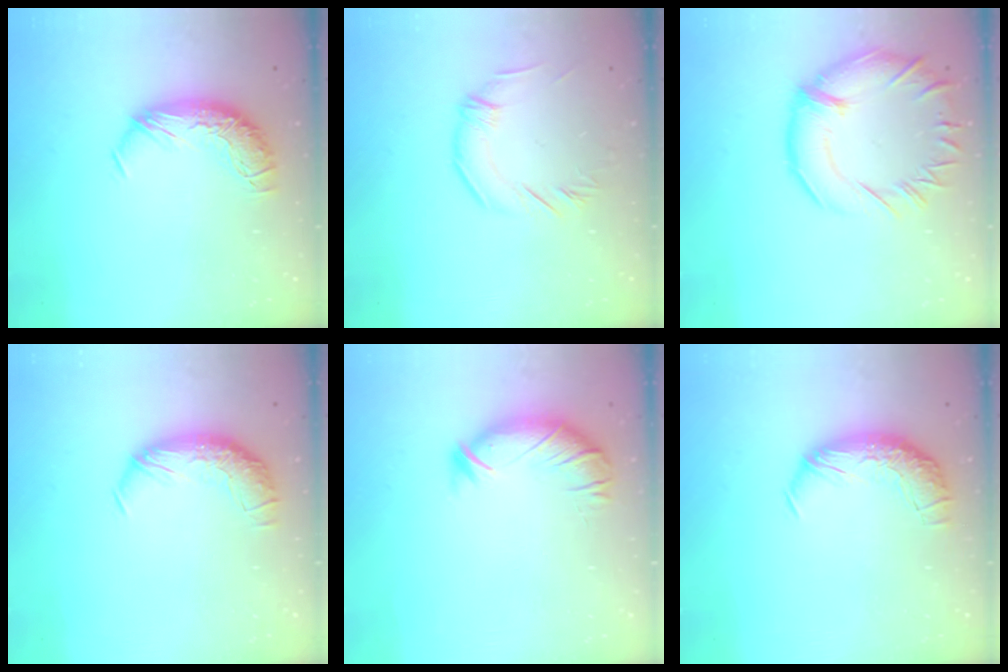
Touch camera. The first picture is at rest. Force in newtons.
{"total": 2.3, "press": 1.9, "slide": 1.4}
{"total": 6.1, "press": 5.9, "slide": 1.7}
{"total": 1.6, "press": 0.6, "slide": 1.5}
{"total": 2.9, "press": 2.8, "slide": 0.8}
{"total": 2.4, "press": 1.0, "slide": 2.2}